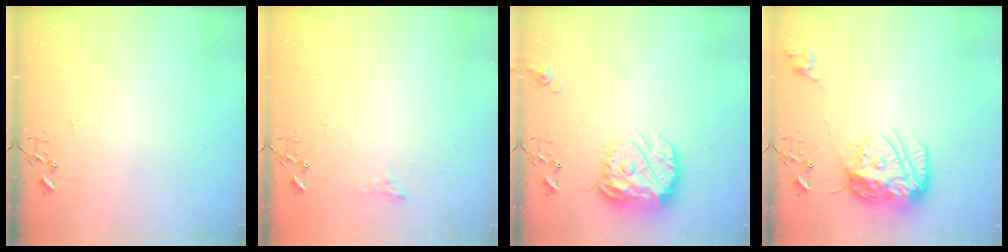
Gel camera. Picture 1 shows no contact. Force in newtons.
{"total": 6.4, "press": 6.4, "slide": 0.6}
{"total": 17.1, "press": 17.0, "slide": 1.5}
{"total": 15.2, "press": 15.1, "slide": 1.5}